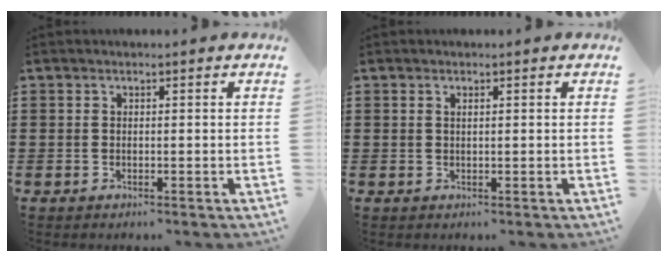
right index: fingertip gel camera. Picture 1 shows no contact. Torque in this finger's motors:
{"motor_torque": [-0.14, 0.19, 0.00, 0.00]}